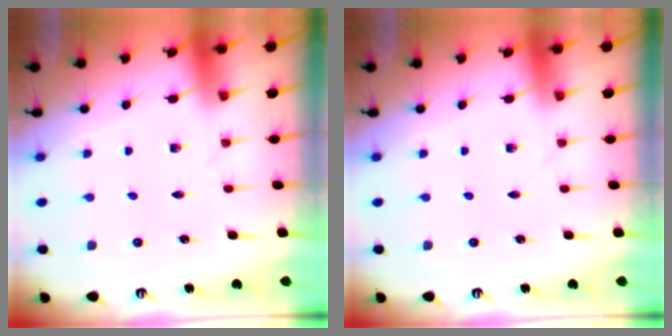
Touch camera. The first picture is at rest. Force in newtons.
{"total": 0.0}